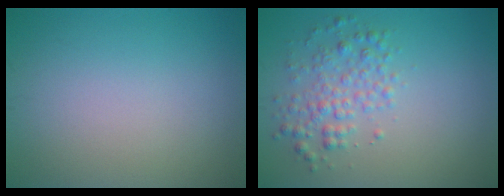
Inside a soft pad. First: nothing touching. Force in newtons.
{"total": 2.9, "press": 2.9, "slide": 0.0}